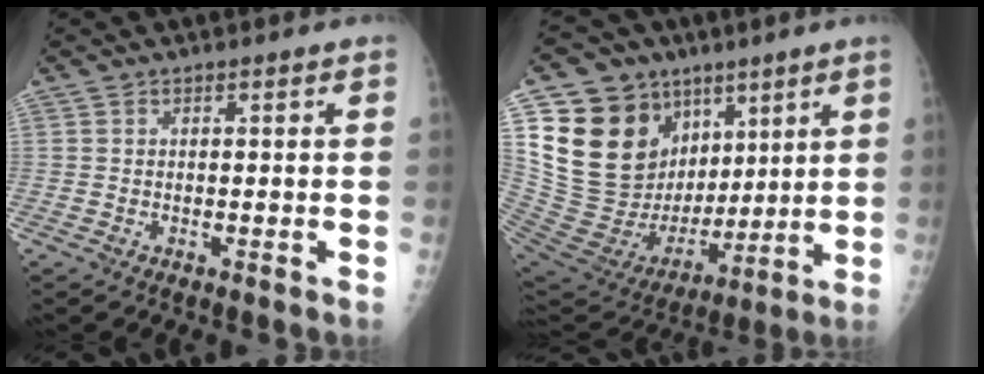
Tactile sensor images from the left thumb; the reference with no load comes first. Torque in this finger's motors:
{"motor_torque": [2.37, 2.16, 0.29, -0.32, 0.15]}